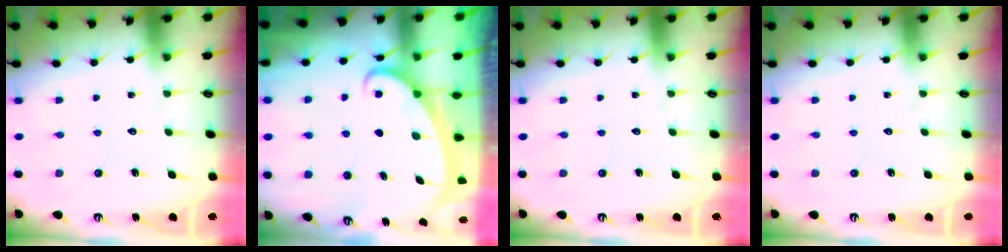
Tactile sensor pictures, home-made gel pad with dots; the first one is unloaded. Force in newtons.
{"total": 2.0, "press": 2.0, "slide": 0.3}
{"total": 0.0}
{"total": 0.0}